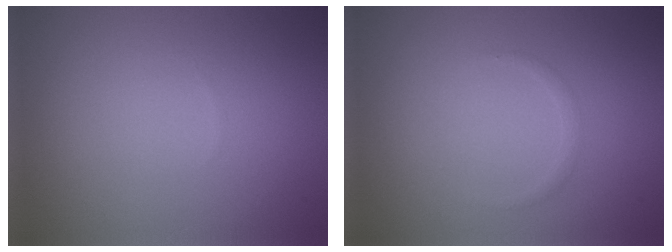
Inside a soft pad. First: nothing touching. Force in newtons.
{"total": 0.6, "press": 0.6, "slide": 0.1}